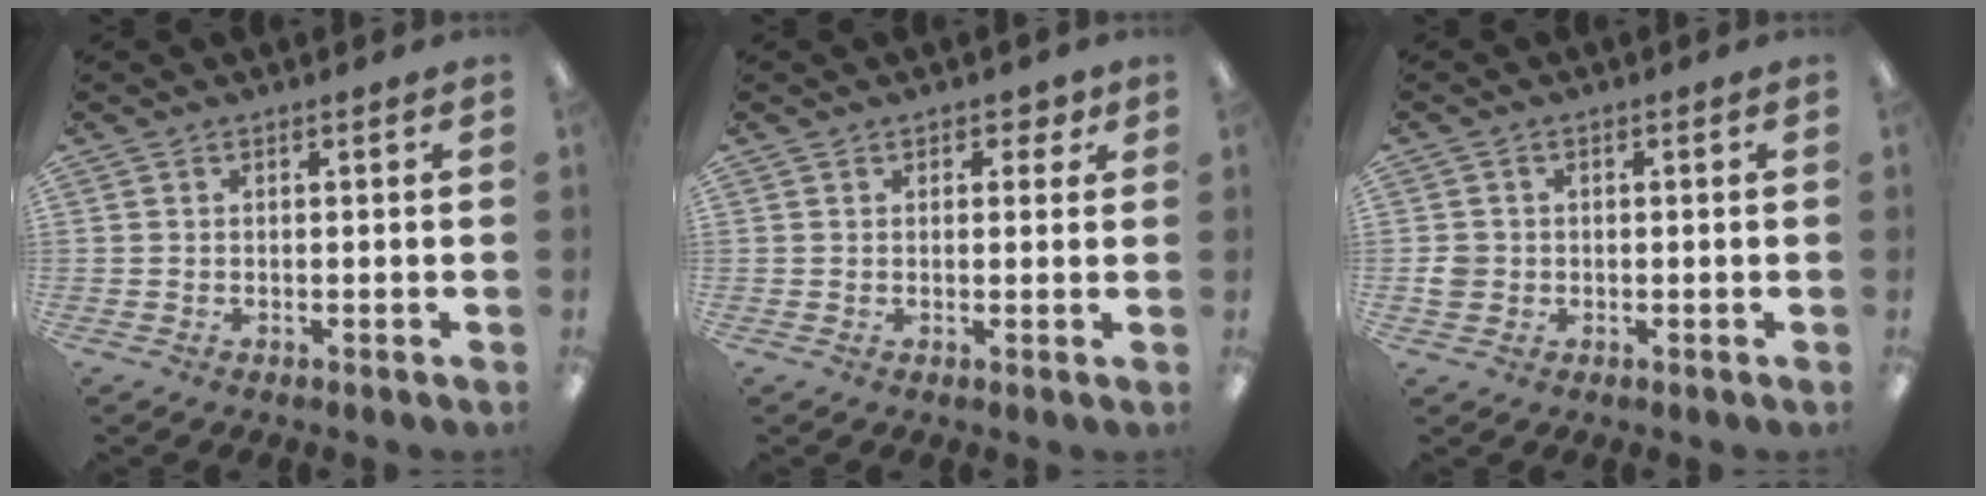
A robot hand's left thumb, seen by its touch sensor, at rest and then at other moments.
{"total": 2.6, "force": [1.4, 1.8, 1.3], "torque": [-0.010, -0.001, 0.022]}
{"total": 2.7, "force": [-0.4, 2.5, 0.9], "torque": [-0.008, 0.000, -0.008]}